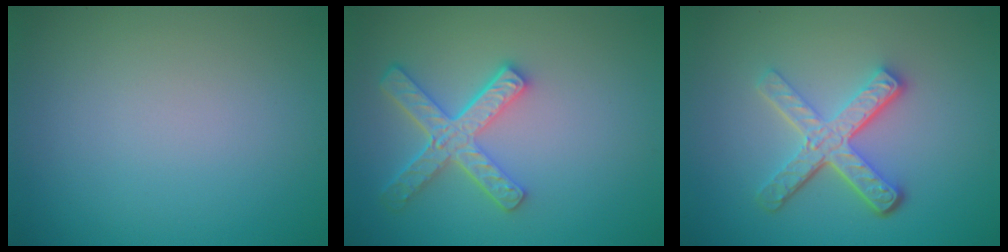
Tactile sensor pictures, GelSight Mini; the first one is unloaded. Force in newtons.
{"total": 5.2, "press": 3.9, "slide": 3.3}
{"total": 5.0, "press": 3.5, "slide": 3.6}